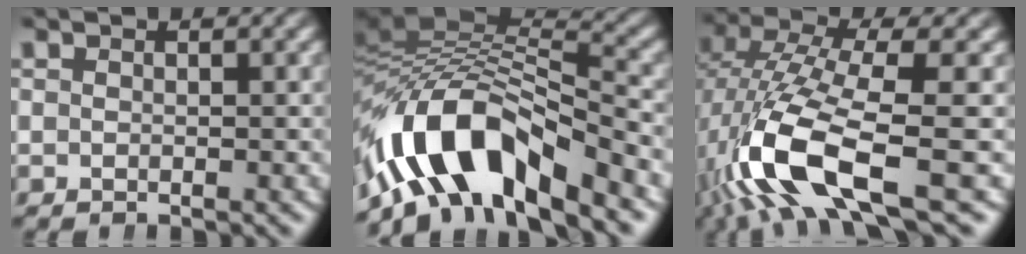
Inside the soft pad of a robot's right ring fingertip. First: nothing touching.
{"total": 12.5, "force": [-3.3, 7.9, 9.0], "torque": [-0.185, -0.030, -0.045]}
{"total": 9.5, "force": [-2.0, 4.5, 8.1], "torque": [-0.182, -0.036, -0.017]}